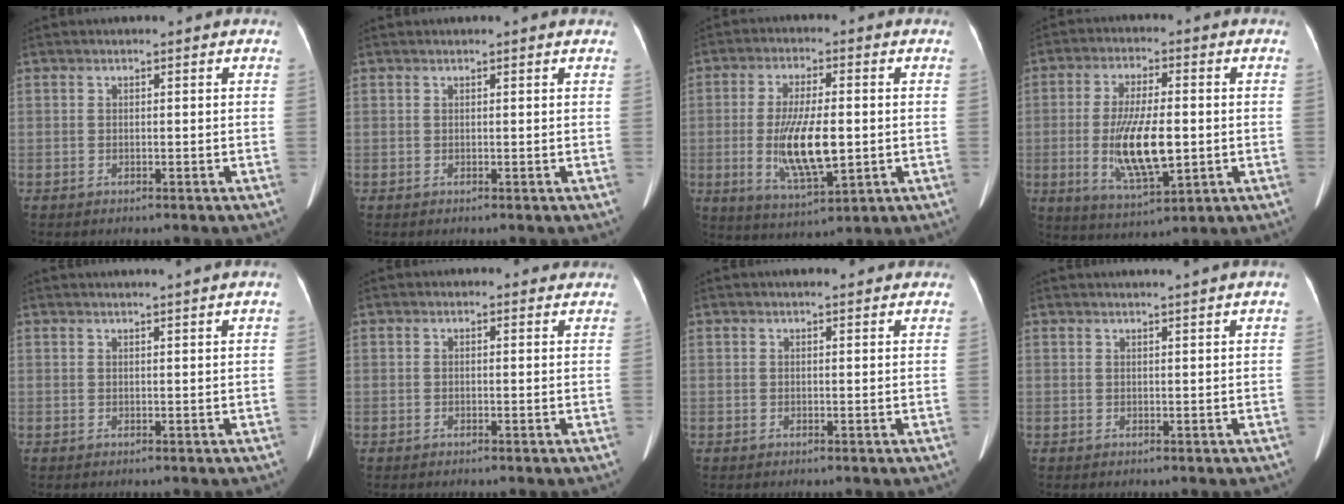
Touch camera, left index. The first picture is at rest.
{"total": 1.5, "force": [1.4, 0.0, 0.6], "torque": [-0.011, 0.016, 0.017]}
{"total": 10.9, "force": [-1.1, 3.1, 10.4], "torque": [-0.205, -0.012, -0.013]}
{"total": 11.5, "force": [-1.3, 3.4, 10.9], "torque": [-0.214, -0.010, -0.017]}
{"total": 3.7, "force": [3.3, -0.9, 1.5], "torque": [-0.018, 0.014, 0.042]}
{"total": 1.4, "force": [1.2, 0.8, 0.0], "torque": [0.000, -0.001, 0.002]}
{"total": 4.8, "force": [4.2, 1.2, 2.0], "torque": [-0.021, 0.019, 0.047]}
{"total": 3.6, "force": [3.2, -1.0, 1.5], "torque": [-0.016, 0.011, 0.041]}